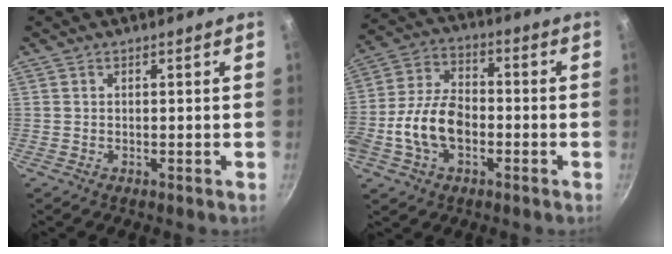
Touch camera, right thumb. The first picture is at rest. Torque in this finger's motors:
{"motor_torque": [1.83, 2.11, 1.10, -1.17, 0.15]}